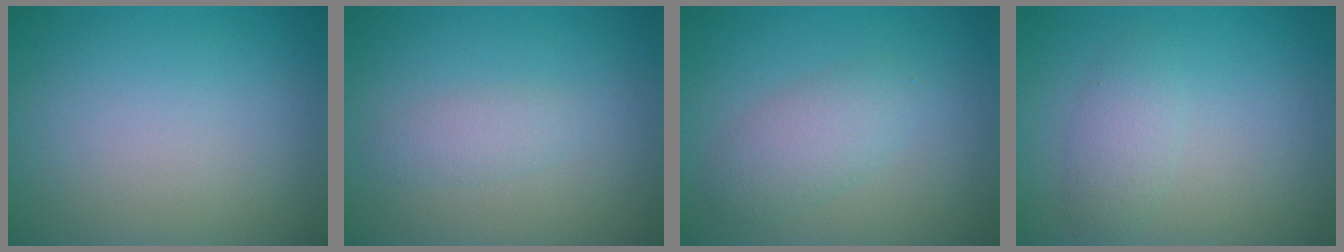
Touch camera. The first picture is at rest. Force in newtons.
{"total": 1.4, "press": 1.4, "slide": 0.1}
{"total": 2.9, "press": 2.9, "slide": 0.0}
{"total": 2.0, "press": 2.0, "slide": 0.1}